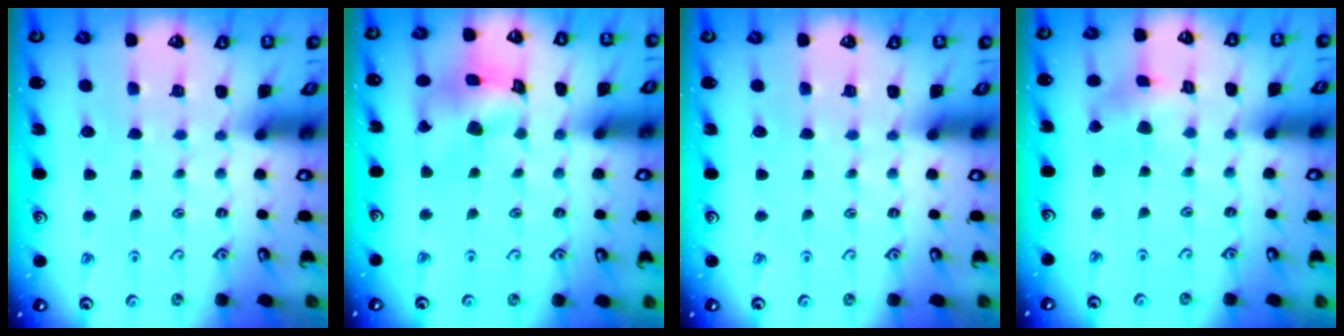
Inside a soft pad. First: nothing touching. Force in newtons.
{"total": 12.6, "press": 12.5, "slide": 1.5}
{"total": 0.0}
{"total": 1.7, "press": 1.6, "slide": 0.4}